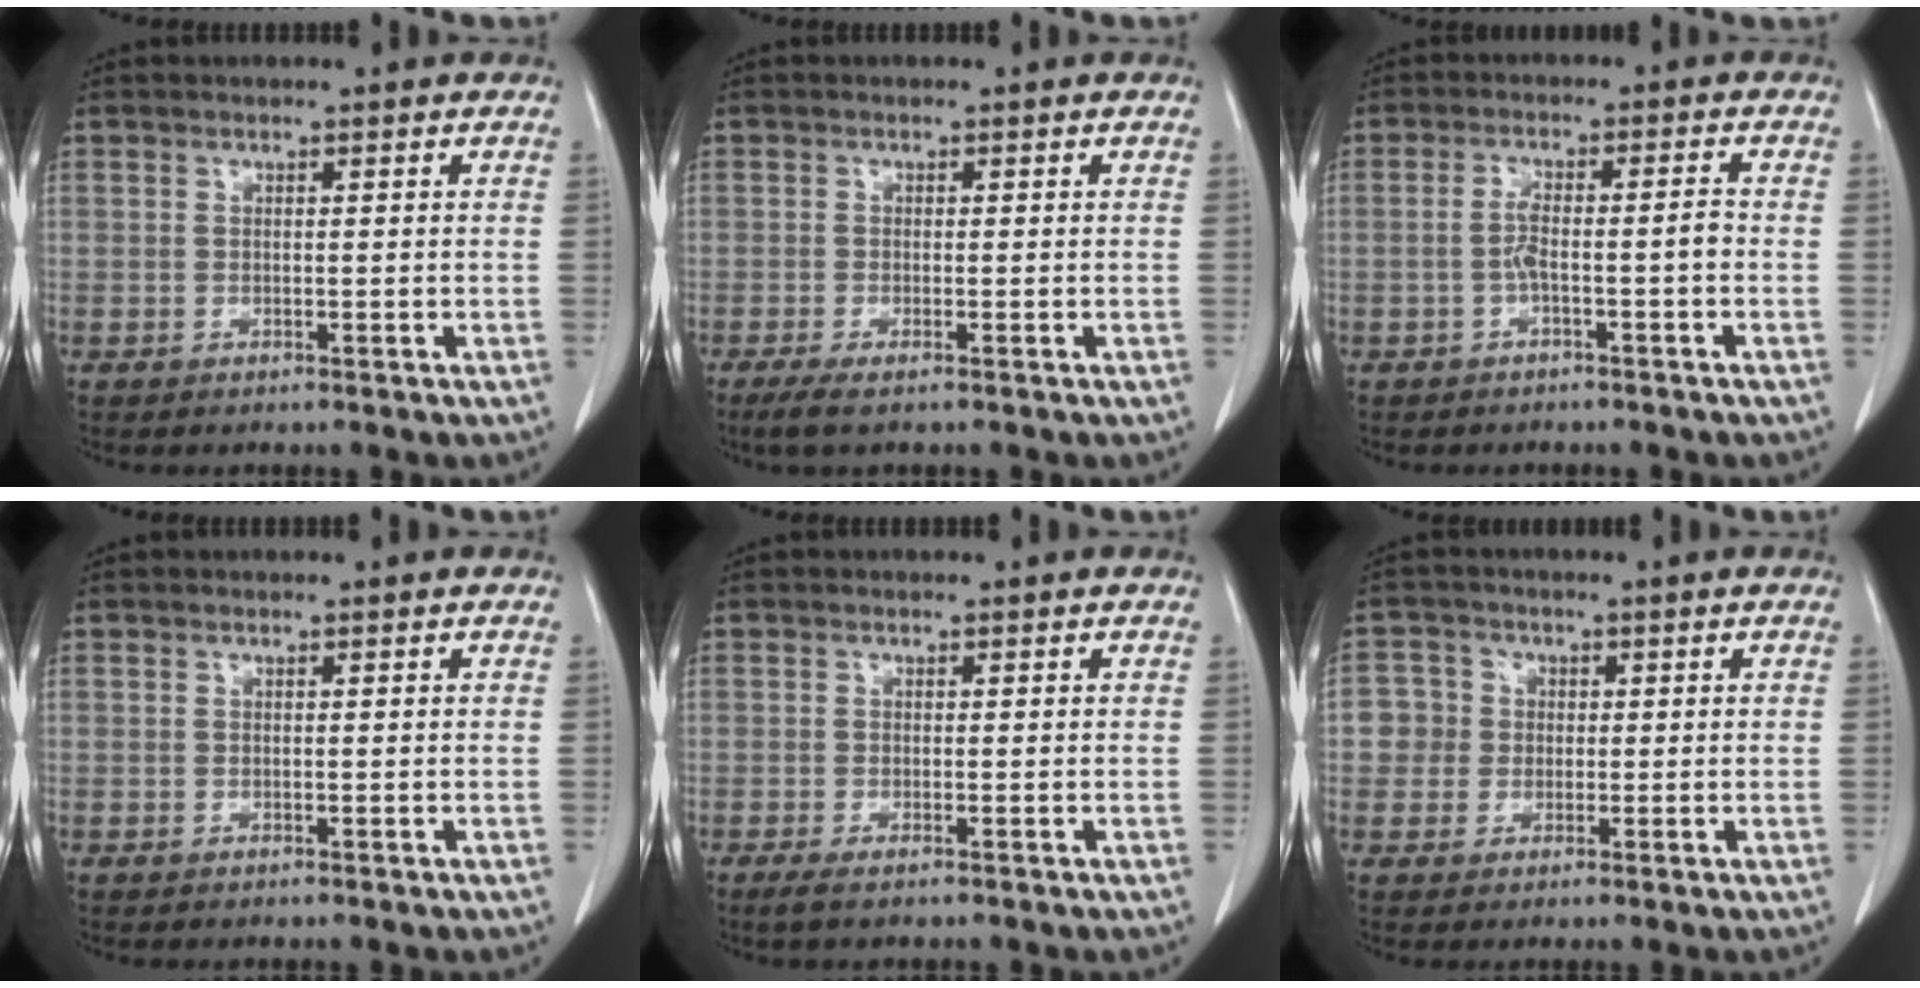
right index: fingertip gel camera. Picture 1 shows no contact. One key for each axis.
{"total": 2.7, "fx": -1.9, "fy": 0.3, "fz": 1.9, "tx": -0.037, "ty": -0.008, "tz": -0.034}
{"total": 4.0, "fx": -1.3, "fy": 0.4, "fz": 3.7, "tx": -0.070, "ty": 0.013, "tz": -0.021}
{"total": 0.0}
{"total": 1.4, "fx": -1.0, "fy": 0.1, "fz": 1.0, "tx": -0.023, "ty": -0.005, "tz": -0.019}
{"total": 4.4, "fx": 0.1, "fy": 4.4, "fz": 0.3, "tx": 0.003, "ty": 0.016, "tz": 0.002}